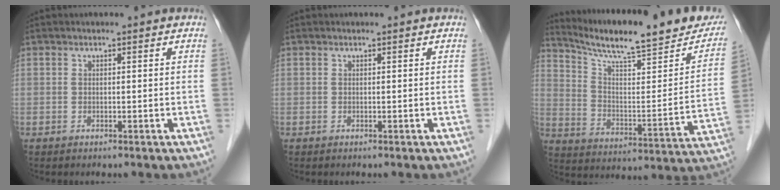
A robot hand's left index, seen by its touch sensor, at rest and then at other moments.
{"total": 0.0}
{"total": 22.8, "force": [19.5, 3.3, 11.3], "torque": [-0.173, -0.024, 0.278]}